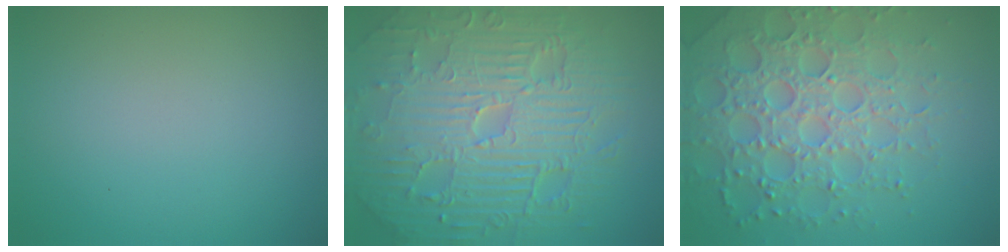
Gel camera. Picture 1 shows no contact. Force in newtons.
{"total": 11.6, "press": 7.5, "slide": 8.9}
{"total": 7.3, "press": 7.1, "slide": 1.7}